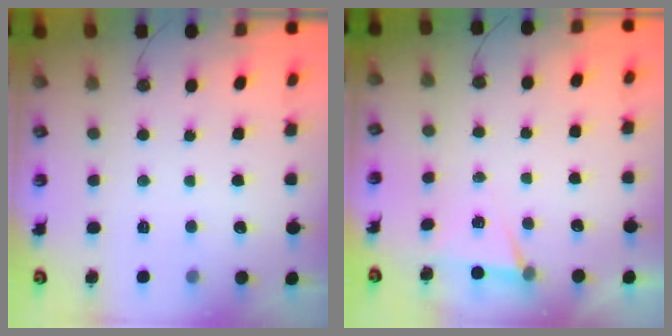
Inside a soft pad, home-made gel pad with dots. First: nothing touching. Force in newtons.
{"total": 5.0, "press": 2.2, "slide": 4.5}